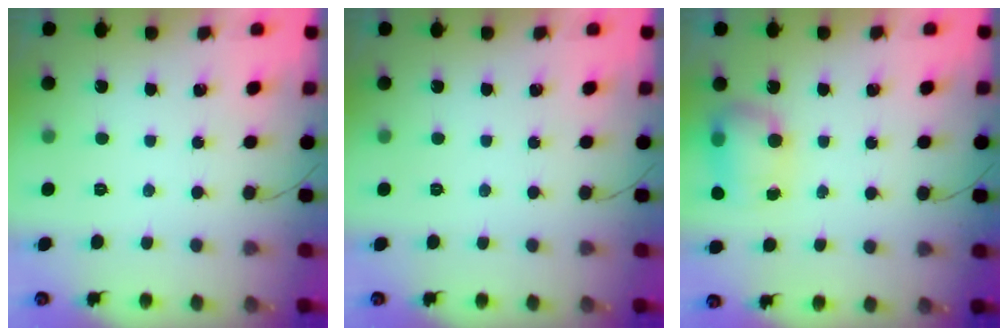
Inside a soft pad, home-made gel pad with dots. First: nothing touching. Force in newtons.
{"total": 0.0}
{"total": 8.0, "press": 7.8, "slide": 1.8}